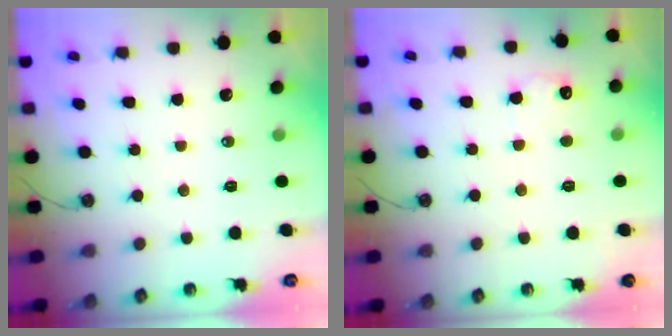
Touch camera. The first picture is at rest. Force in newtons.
{"total": 5.0, "press": 4.8, "slide": 1.2}